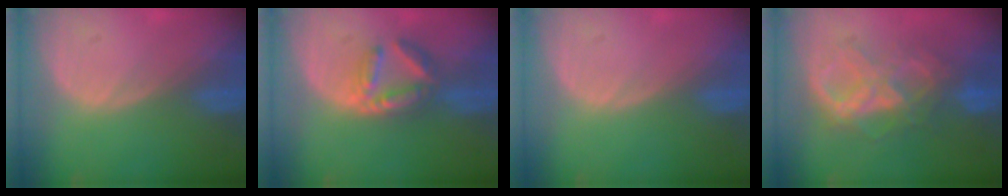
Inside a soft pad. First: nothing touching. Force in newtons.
{"total": 6.0, "press": 5.7, "slide": 1.8}
{"total": 0.0}
{"total": 7.9, "press": 7.9, "slide": 0.6}